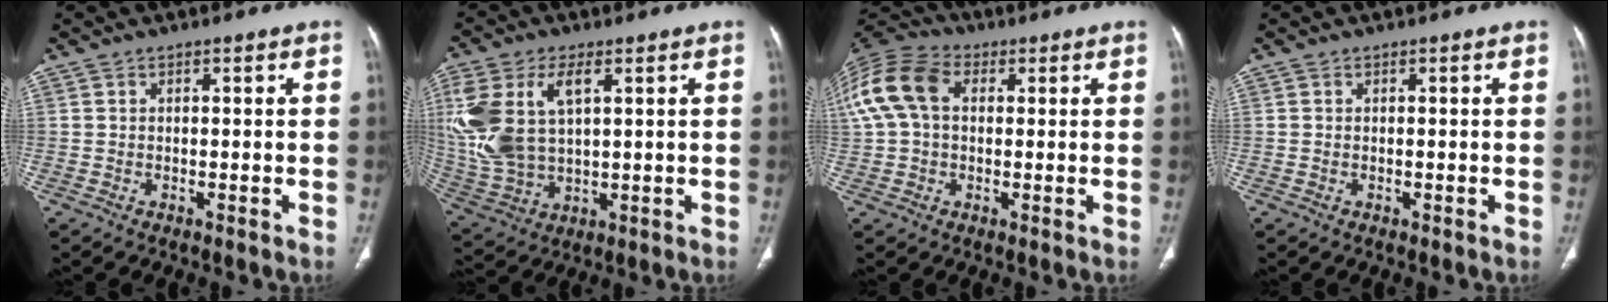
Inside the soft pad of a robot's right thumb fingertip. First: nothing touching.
{"total": 16.8, "force": [4.5, 9.3, 13.2], "torque": [-0.304, -0.001, 0.096]}
{"total": 14.3, "force": [2.9, 9.8, 10.0], "torque": [-0.222, 0.036, 0.048]}
{"total": 0.0}